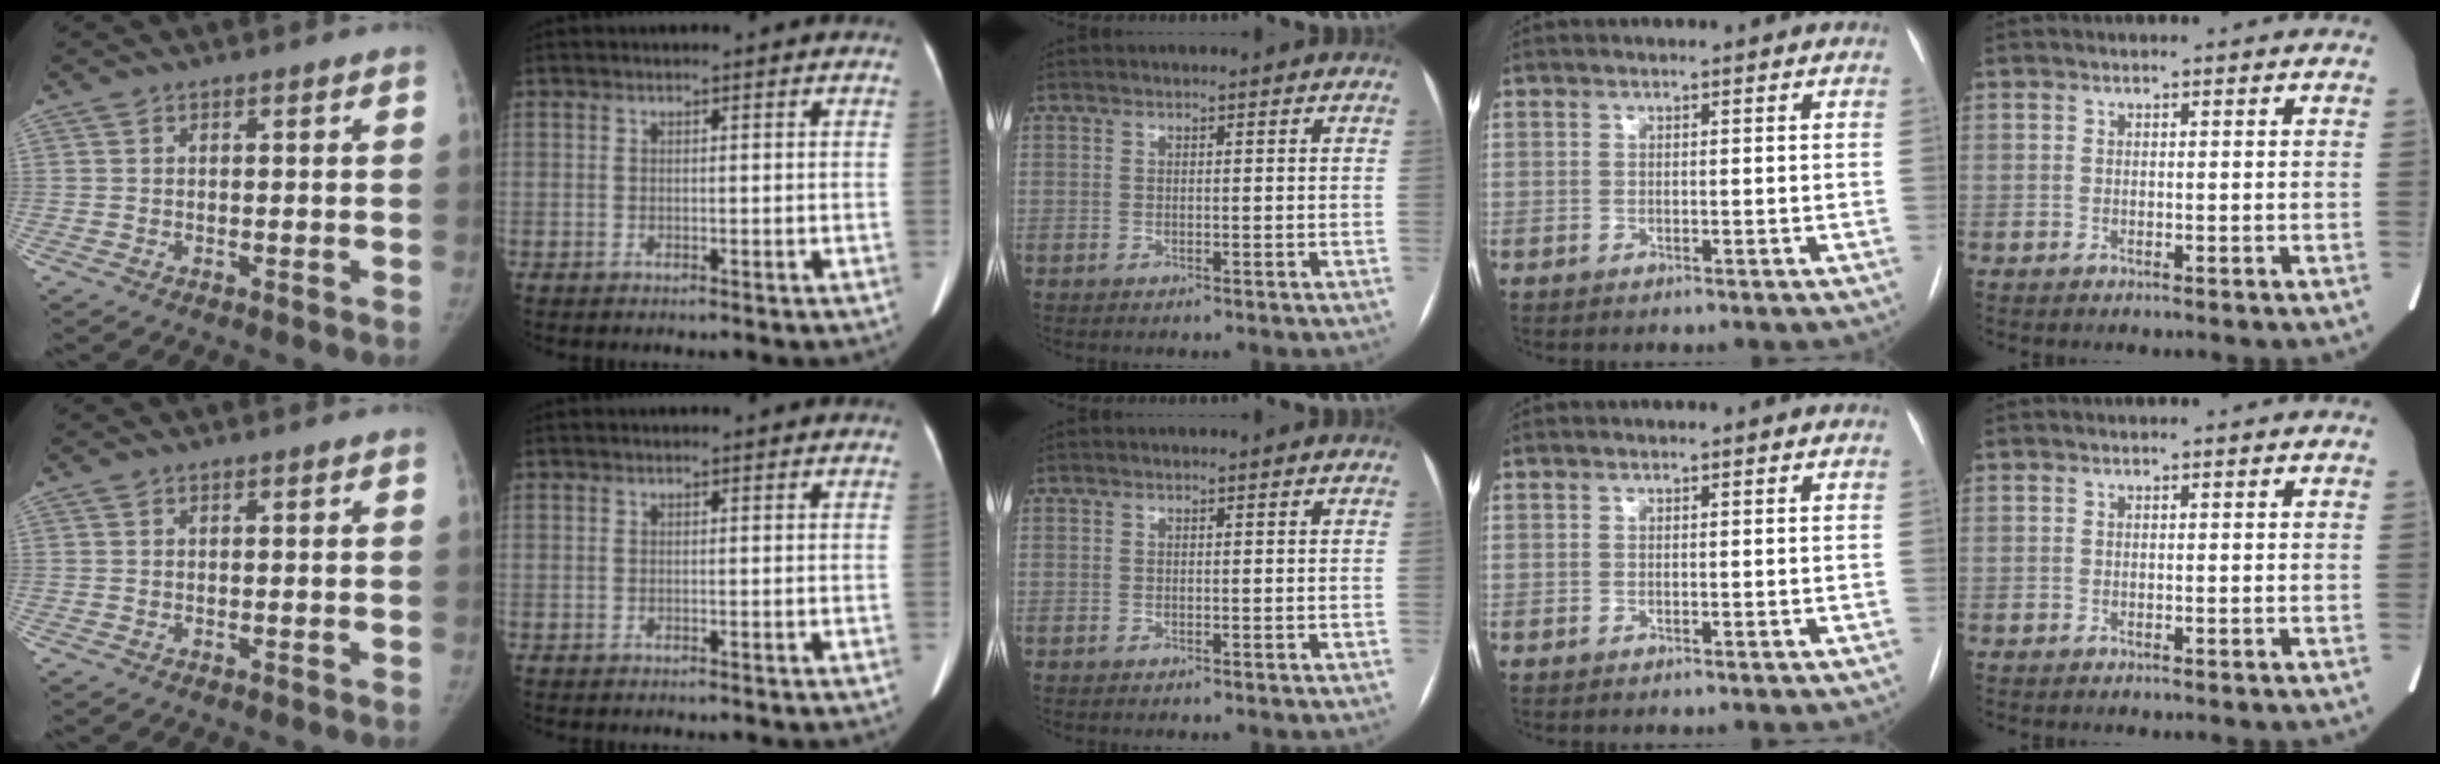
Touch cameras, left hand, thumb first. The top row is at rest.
{}